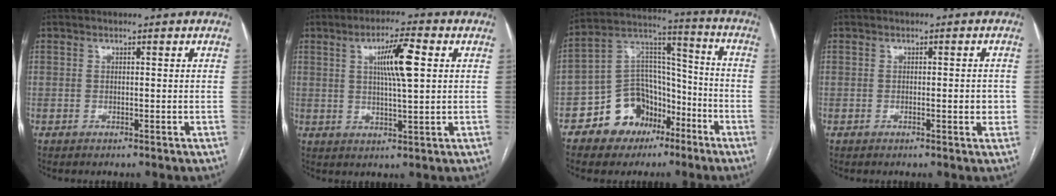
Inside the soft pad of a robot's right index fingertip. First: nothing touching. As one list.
[{"total": 7.7, "force": [2.0, 0.7, 7.4], "torque": [-0.131, 0.006, 0.035]}, {"total": 13.2, "force": [-7.3, 9.7, 5.3], "torque": [-0.094, 0.058, -0.120]}, {"total": 2.1, "force": [-0.3, 0.6, 2.0], "torque": [-0.028, 0.000, -0.004]}]